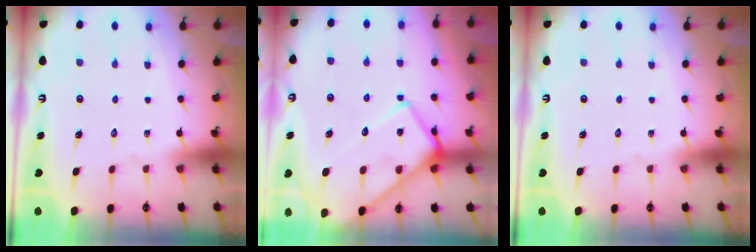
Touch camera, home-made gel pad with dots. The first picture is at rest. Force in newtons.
{"total": 15.1, "press": 15.0, "slide": 1.5}
{"total": 0.0}